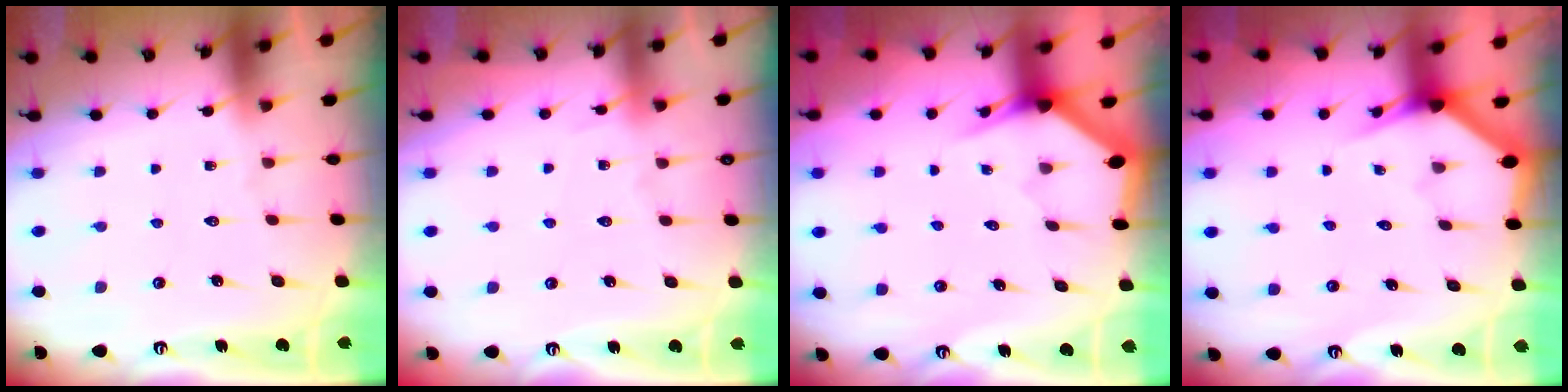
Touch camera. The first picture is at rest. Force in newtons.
{"total": 4.8, "press": 4.8, "slide": 0.6}
{"total": 3.2, "press": 3.2, "slide": 0.1}
{"total": 3.0, "press": 3.0, "slide": 0.1}